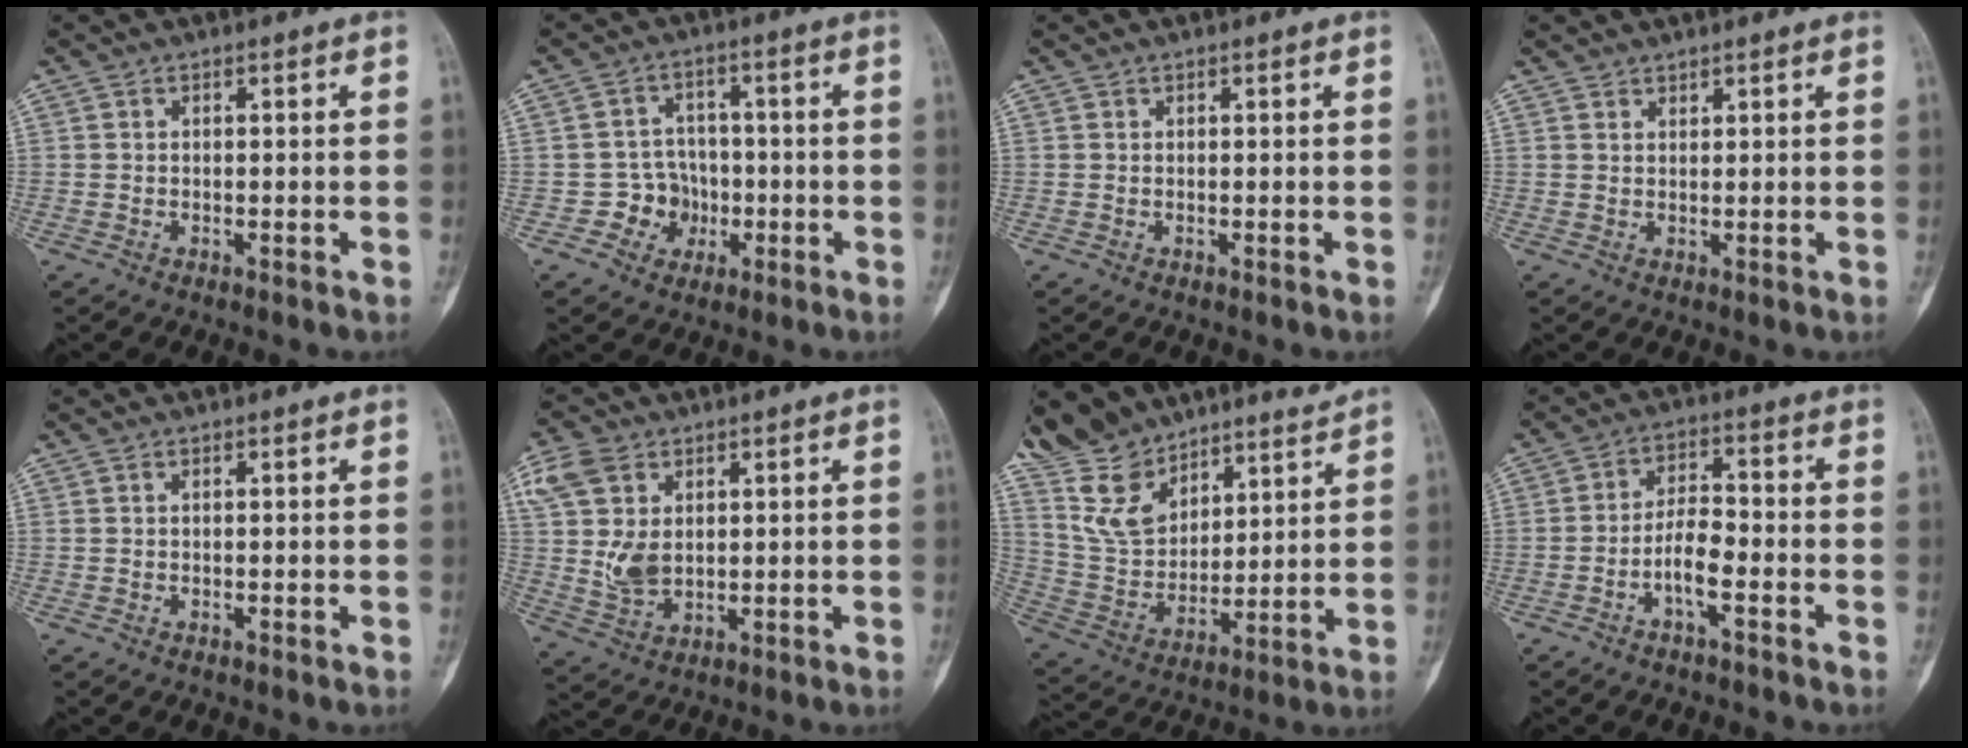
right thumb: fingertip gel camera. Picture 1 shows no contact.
{"total": 5.9, "force": [-1.7, 5.5, 1.3], "torque": [0.021, 0.018, -0.029]}
{"total": 0.0}
{"total": 1.4, "force": [1.4, 0.4, 0.2], "torque": [0.010, -0.008, 0.020]}
{"total": 0.0}
{"total": 9.7, "force": [2.6, 6.9, 6.3], "torque": [-0.118, -0.008, 0.058]}
{"total": 16.1, "force": [14.2, 6.5, 4.0], "torque": [-0.042, -0.081, 0.273]}
{"total": 6.3, "force": [-2.8, 2.2, 5.1], "torque": [-0.095, 0.031, -0.054]}